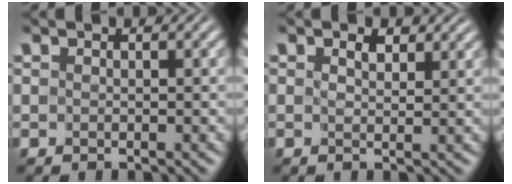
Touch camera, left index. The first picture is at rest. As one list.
[{"total": 1.2, "force": [1.0, 0.3, 0.6], "torque": [-0.014, -0.003, 0.019]}]